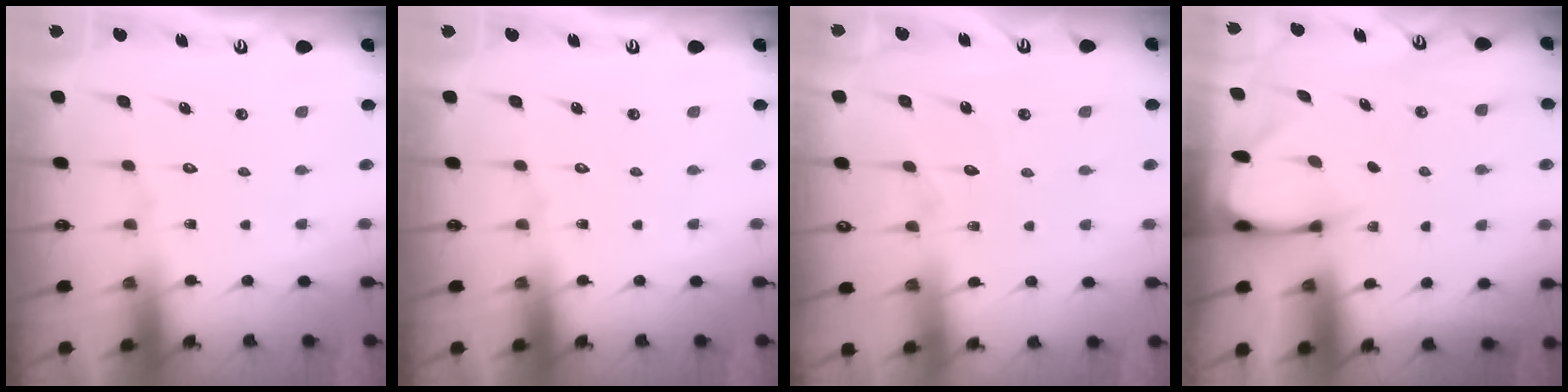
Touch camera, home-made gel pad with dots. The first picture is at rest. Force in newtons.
{"total": 0.0}
{"total": 2.9, "press": 2.9, "slide": 0.3}
{"total": 2.6, "press": 2.6, "slide": 0.3}